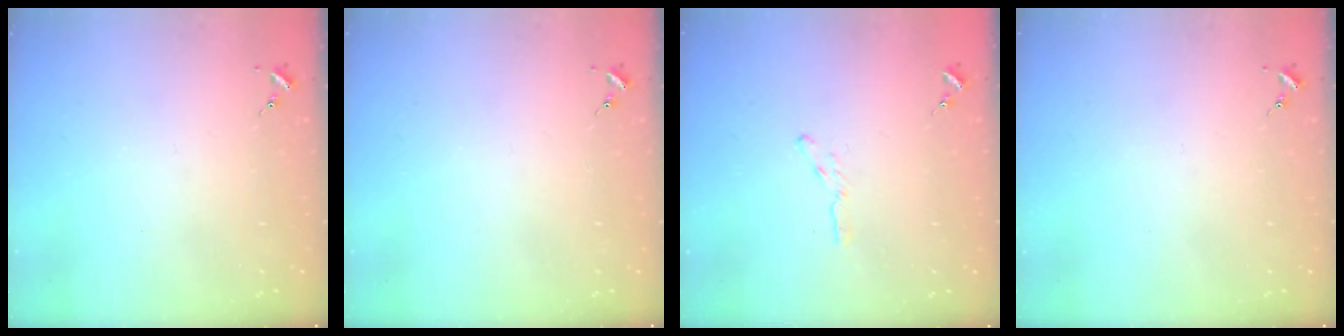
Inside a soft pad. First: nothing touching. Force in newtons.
{"total": 0.0}
{"total": 3.4, "press": 3.3, "slide": 0.2}
{"total": 0.0}